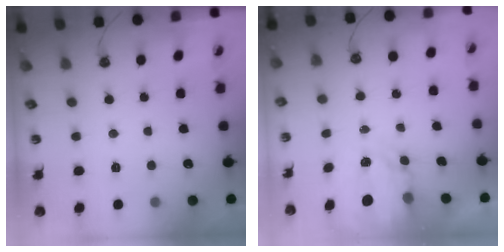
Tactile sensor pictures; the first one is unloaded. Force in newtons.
{"total": 4.0, "press": 4.0, "slide": 0.0}